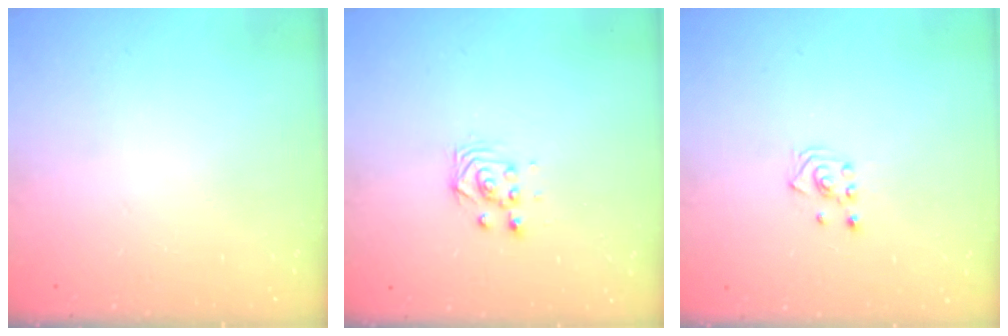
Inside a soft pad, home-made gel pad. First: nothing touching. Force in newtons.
{"total": 2.9, "press": 2.9, "slide": 0.4}
{"total": 2.6, "press": 2.4, "slide": 0.9}